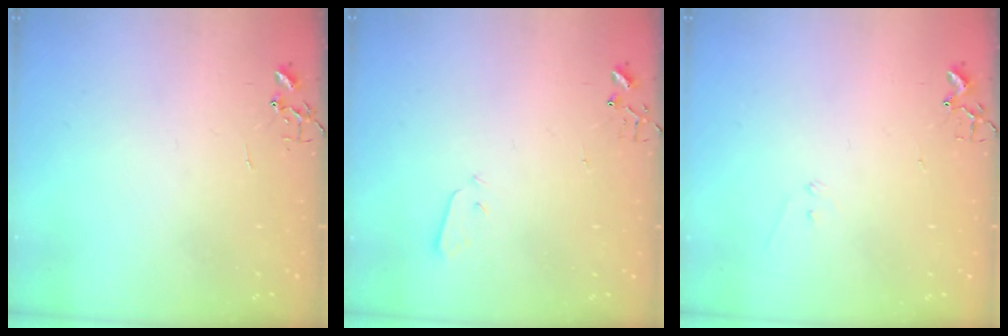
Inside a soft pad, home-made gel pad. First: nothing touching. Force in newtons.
{"total": 2.1, "press": 2.1, "slide": 0.3}
{"total": 6.1, "press": 6.1, "slide": 0.5}